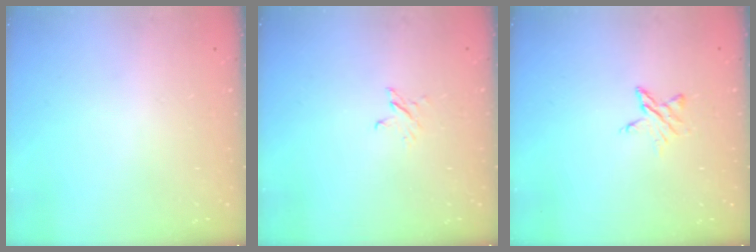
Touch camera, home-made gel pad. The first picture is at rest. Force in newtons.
{"total": 2.4, "press": 2.4, "slide": 0.3}
{"total": 4.5, "press": 4.5, "slide": 0.4}